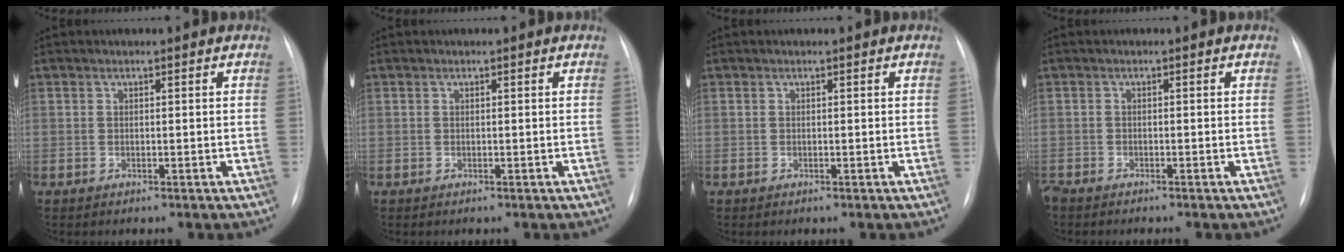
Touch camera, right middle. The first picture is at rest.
{"total": 0.0}
{"total": 0.0}
{"total": 2.3, "force": [-2.1, 0.3, 0.8], "torque": [-0.014, -0.006, -0.035]}